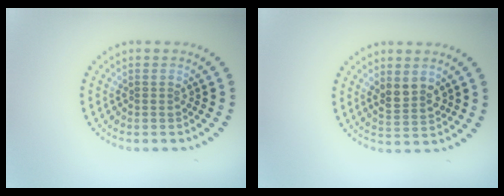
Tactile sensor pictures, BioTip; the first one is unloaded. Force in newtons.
{"total": 2.4, "press": 2.3, "slide": 0.8}